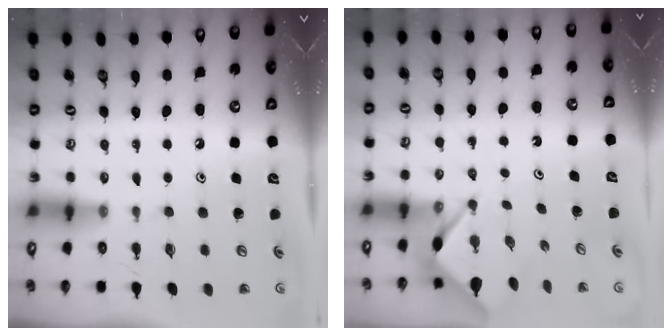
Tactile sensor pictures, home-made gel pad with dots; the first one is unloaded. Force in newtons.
{"total": 3.0, "press": 3.0, "slide": 0.3}